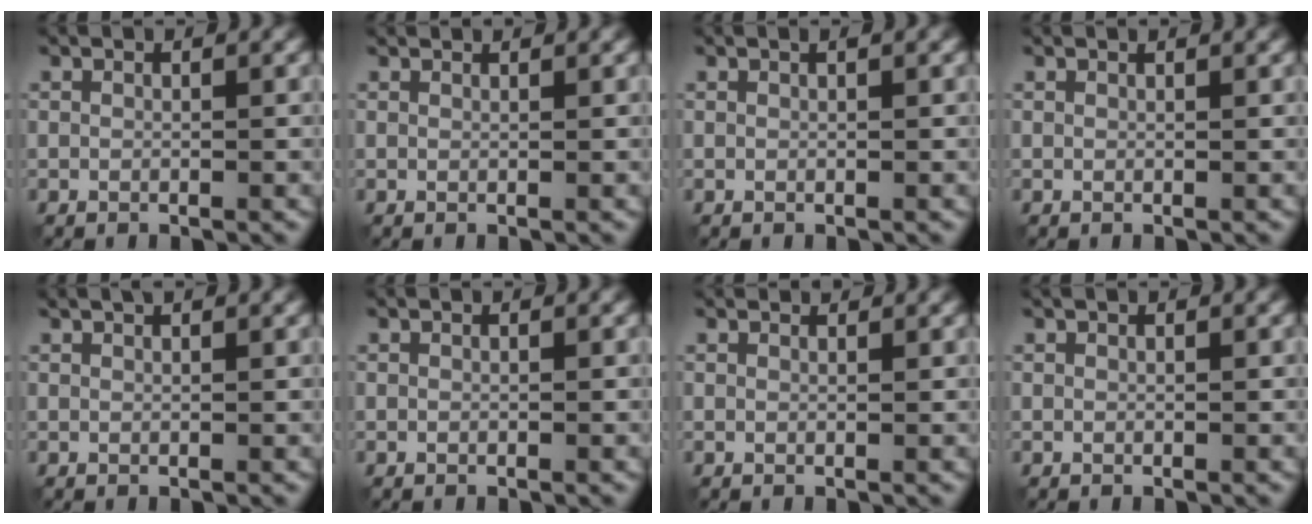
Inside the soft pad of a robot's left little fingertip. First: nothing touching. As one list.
[{"total": 1.0, "force": [1.0, 0.0, 0.2], "torque": [-0.009, -0.002, 0.012]}, {"total": 0.5, "force": [0.3, 0.0, 0.4], "torque": [-0.006, 0.002, 0.005]}, {"total": 0.7, "force": [0.6, 0.1, 0.3], "torque": [-0.003, 0.000, 0.007]}, {"total": 1.5, "force": [1.2, 0.3, 0.9], "torque": [-0.012, 0.000, 0.013]}, {"total": 0.0}, {"total": 1.3, "force": [1.3, 0.1, 0.3], "torque": [-0.012, -0.003, 0.014]}, {"total": 0.0}]